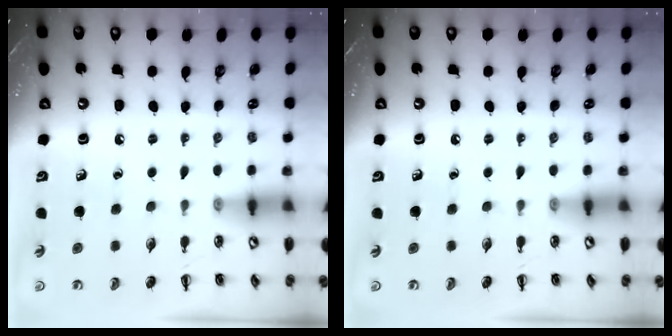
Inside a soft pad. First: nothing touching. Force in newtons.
{"total": 0.0}